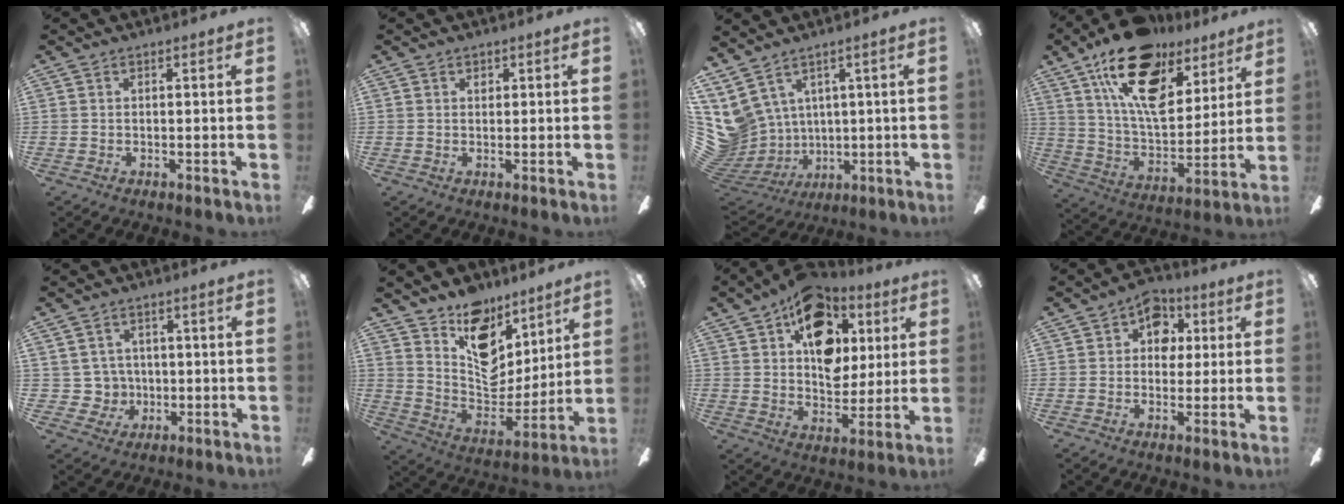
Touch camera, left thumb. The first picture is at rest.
{"total": 1.0, "force": [0.6, 0.7, 0.4], "torque": [-0.003, 0.001, 0.008]}
{"total": 9.6, "force": [5.2, 7.4, 3.3], "torque": [-0.127, -0.045, 0.108]}
{"total": 21.9, "force": [13.2, 11.3, 13.4], "torque": [-0.217, -0.067, 0.231]}
{"total": 5.5, "force": [0.8, 5.4, 0.4], "torque": [-0.029, 0.000, 0.020]}
{"total": 14.6, "force": [9.9, 9.1, 5.8], "torque": [-0.085, -0.079, 0.183]}
{"total": 18.8, "force": [8.6, 12.6, 11.0], "torque": [-0.157, -0.034, 0.156]}
{"total": 7.6, "force": [2.4, 6.3, 3.6], "torque": [-0.047, 0.001, 0.040]}